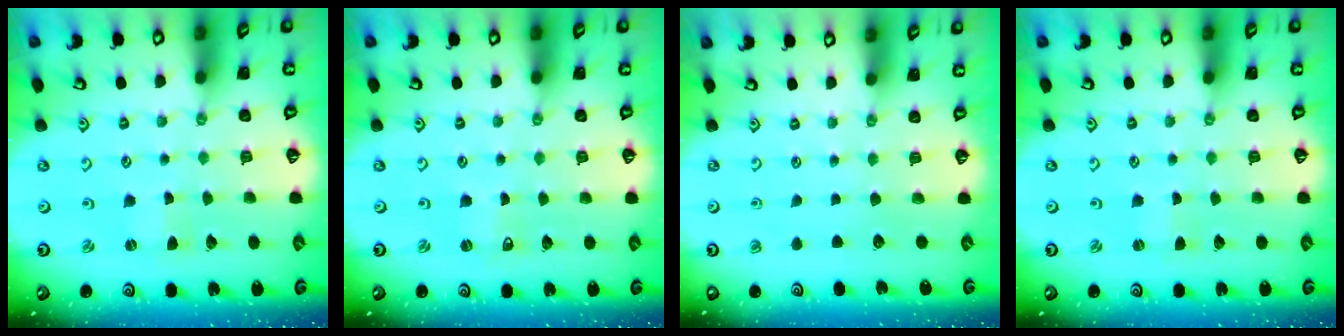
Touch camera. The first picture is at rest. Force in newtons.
{"total": 0.6, "press": 0.6, "slide": 0.1}
{"total": 0.0}
{"total": 0.0}